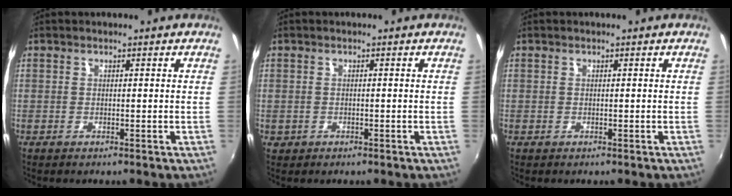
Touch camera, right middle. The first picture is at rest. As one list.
[{"total": 1.1, "force": [-0.4, 1.0, 0.4], "torque": [-0.009, -0.003, -0.005]}, {"total": 0.0}]